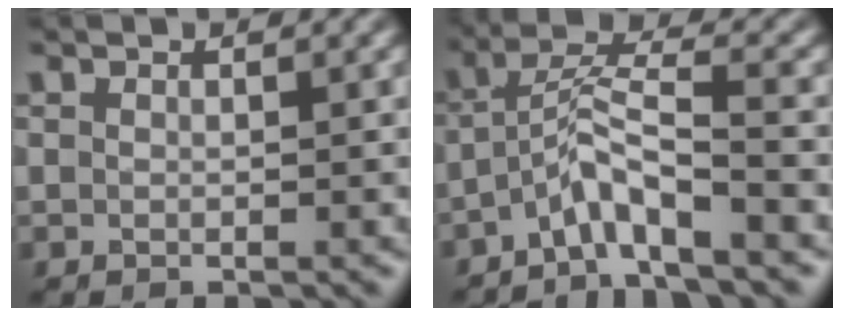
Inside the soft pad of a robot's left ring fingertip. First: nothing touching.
{"total": 4.3, "force": [-2.7, 0.3, 3.3], "torque": [-0.062, 0.013, -0.060]}